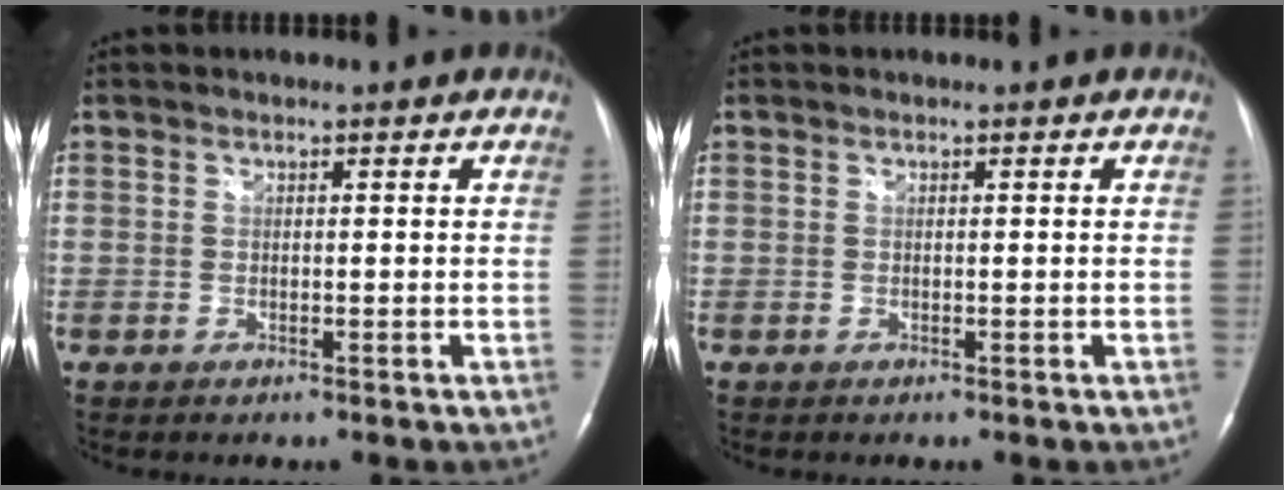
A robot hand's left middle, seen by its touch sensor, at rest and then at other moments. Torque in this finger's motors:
{"motor_torque": [-0.06, -0.06, 0.01, 0.00]}